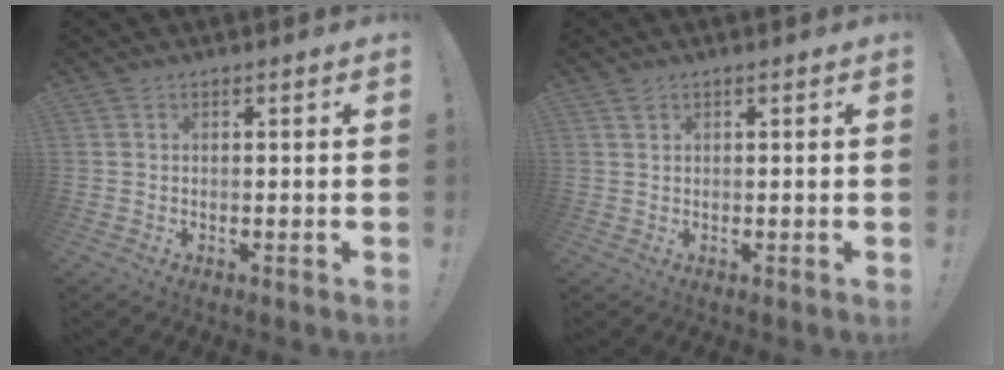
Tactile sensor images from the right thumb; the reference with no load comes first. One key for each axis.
{"total": 0.9, "fx": 0.7, "fy": 0.5, "fz": 0.2, "tx": -0.004, "ty": -0.001, "tz": 0.013}